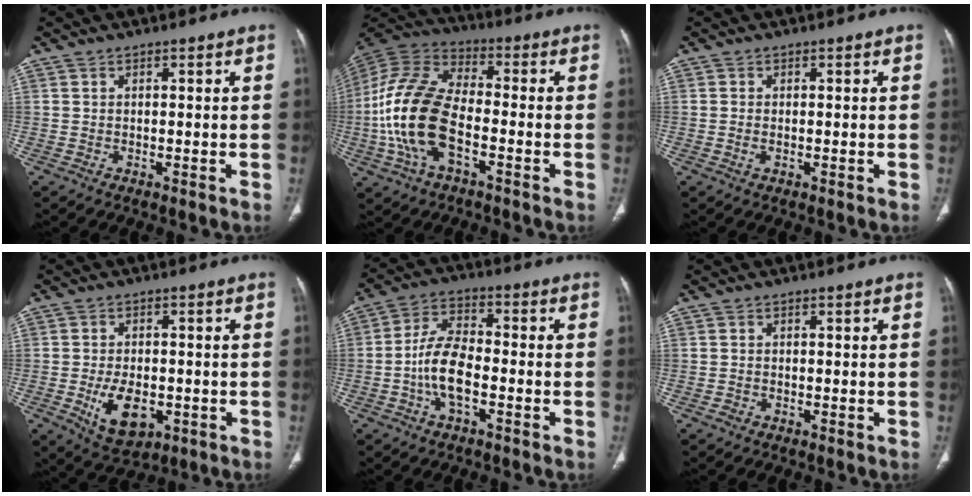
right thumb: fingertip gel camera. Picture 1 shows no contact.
{"total": 18.2, "force": [-4.3, 9.2, 15.1], "torque": [-0.317, 0.027, -0.083]}
{"total": 1.0, "force": [-0.2, 0.5, 0.8], "torque": [-0.022, -0.001, -0.004]}
{"total": 8.8, "force": [-2.5, 5.2, 6.6], "torque": [-0.099, -0.001, -0.027]}
{"total": 9.4, "force": [-2.7, 4.6, 7.8], "torque": [-0.153, 0.028, -0.057]}
{"total": 0.8, "force": [-0.5, 0.6, 0.2], "torque": [-0.006, 0.003, -0.010]}